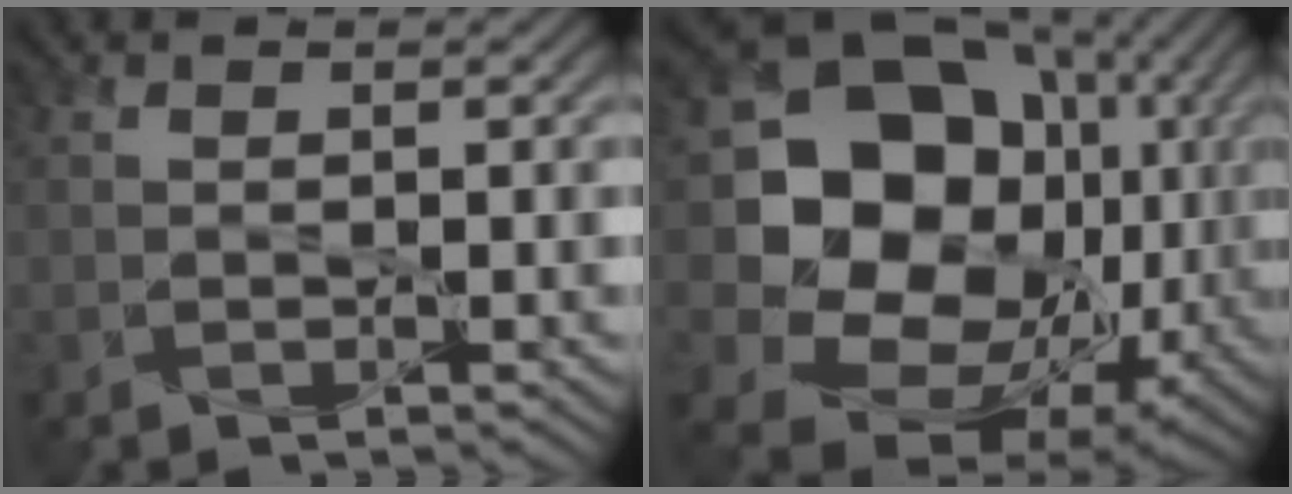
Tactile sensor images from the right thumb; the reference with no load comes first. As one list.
[{"total": 21.7, "force": [2.2, 18.0, 11.8], "torque": [-0.270, -0.007, 0.063]}]